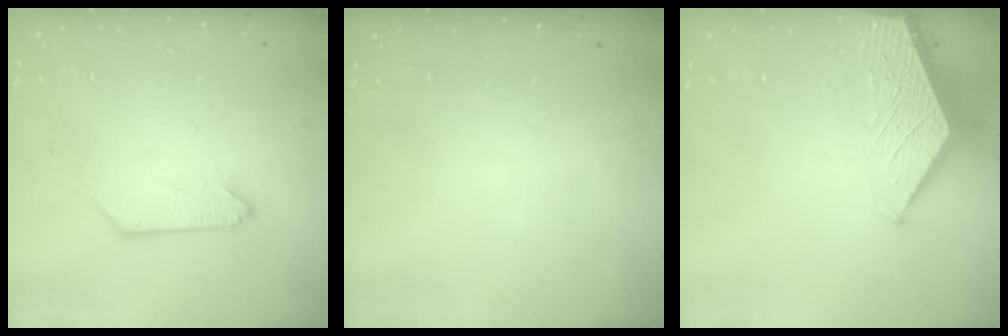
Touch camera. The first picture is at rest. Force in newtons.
{"total": 0.0}
{"total": 1.6, "press": 1.6, "slide": 0.2}